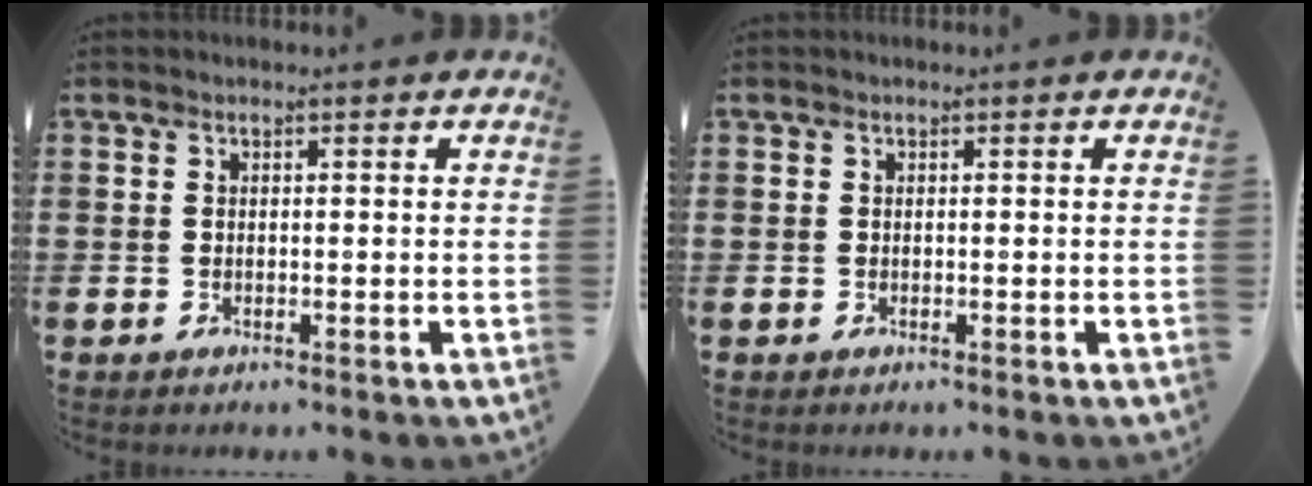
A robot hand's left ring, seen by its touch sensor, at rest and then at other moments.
{"total": 0.0}